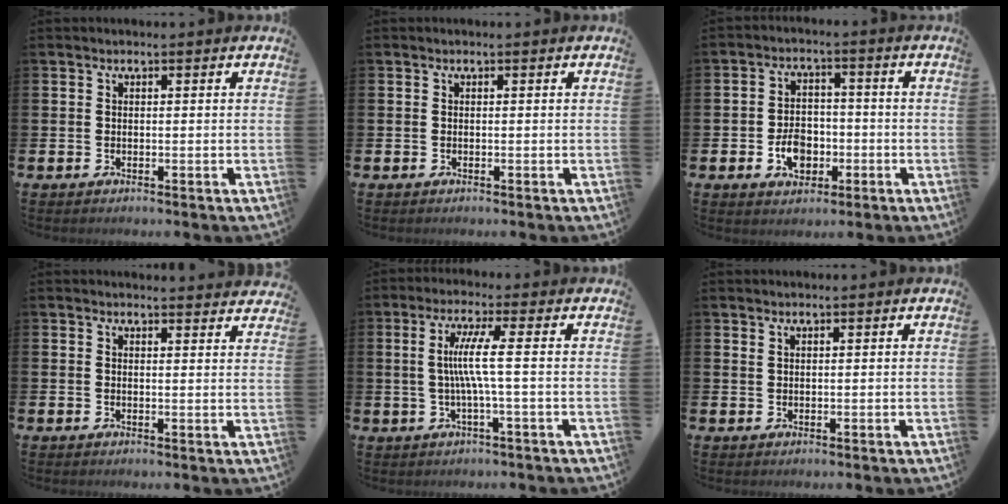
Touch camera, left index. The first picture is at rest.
{"total": 0.0}
{"total": 5.0, "force": [-1.6, 3.7, 3.0], "torque": [-0.040, 0.003, -0.035]}
{"total": 2.3, "force": [2.3, 0.0, -0.3], "torque": [0.010, -0.018, 0.040]}
{"total": 5.9, "force": [0.2, -0.4, 5.9], "torque": [-0.115, -0.001, -0.003]}
{"total": 1.0, "force": [1.0, 0.1, 0.1], "torque": [0.004, -0.003, 0.016]}